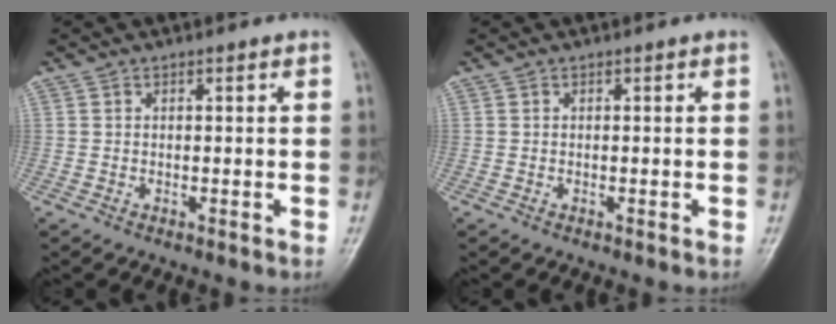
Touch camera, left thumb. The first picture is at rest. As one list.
[{"total": 0.0}]